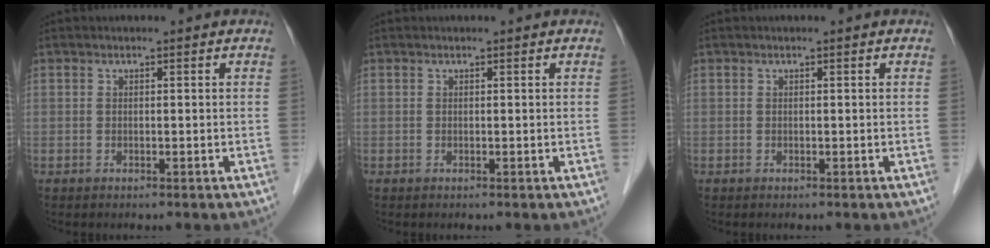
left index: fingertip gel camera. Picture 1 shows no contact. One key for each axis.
{"total": 0.0}
{"total": 0.0}